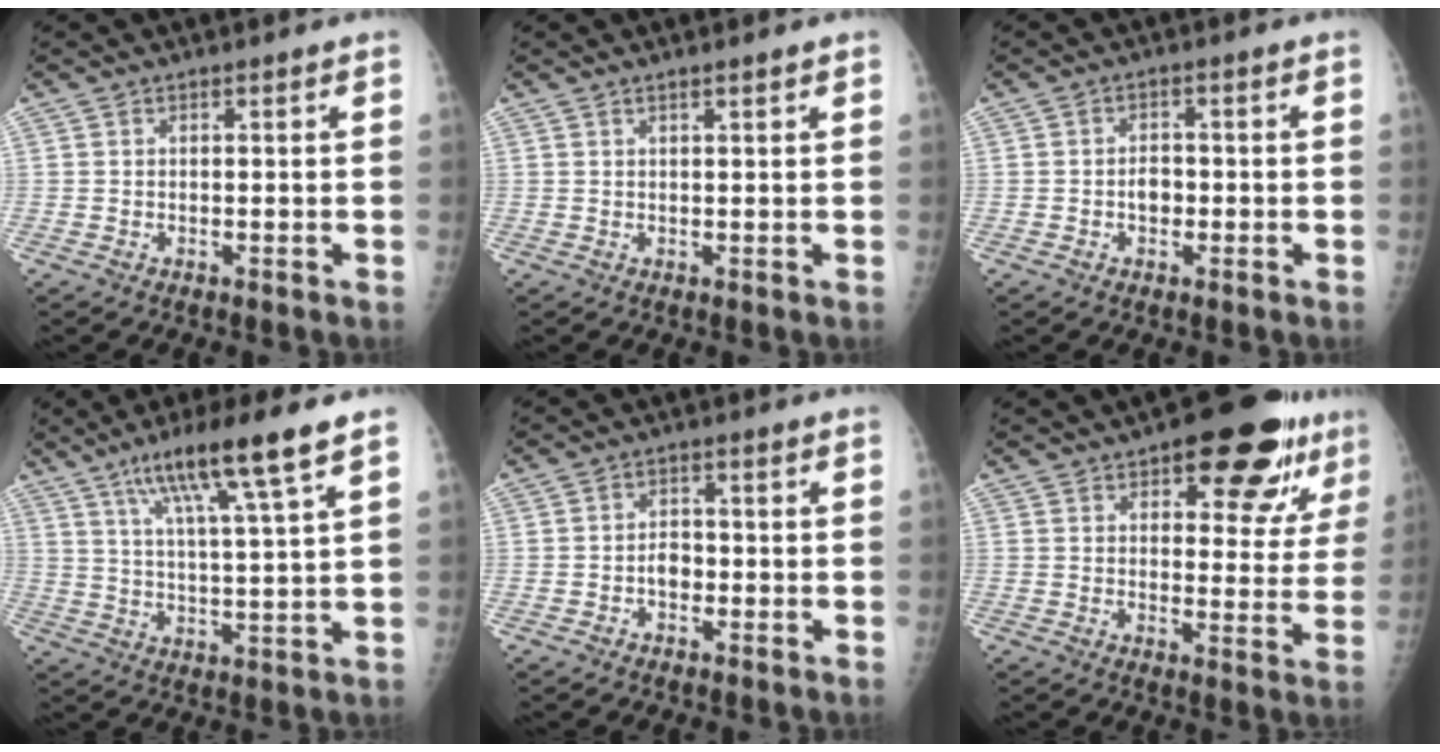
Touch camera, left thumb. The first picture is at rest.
{"total": 1.4, "force": [1.0, 0.1, 1.0], "torque": [-0.014, -0.001, 0.017]}
{"total": 2.8, "force": [-0.7, 2.1, 1.7], "torque": [-0.015, 0.010, -0.015]}
{"total": 13.5, "force": [8.0, 0.7, 10.9], "torque": [-0.192, -0.023, 0.137]}
{"total": 3.1, "force": [-1.0, 2.2, 1.8], "torque": [-0.016, 0.013, -0.022]}
{"total": 16.1, "force": [9.0, 6.8, 11.5], "torque": [-0.099, -0.030, 0.117]}